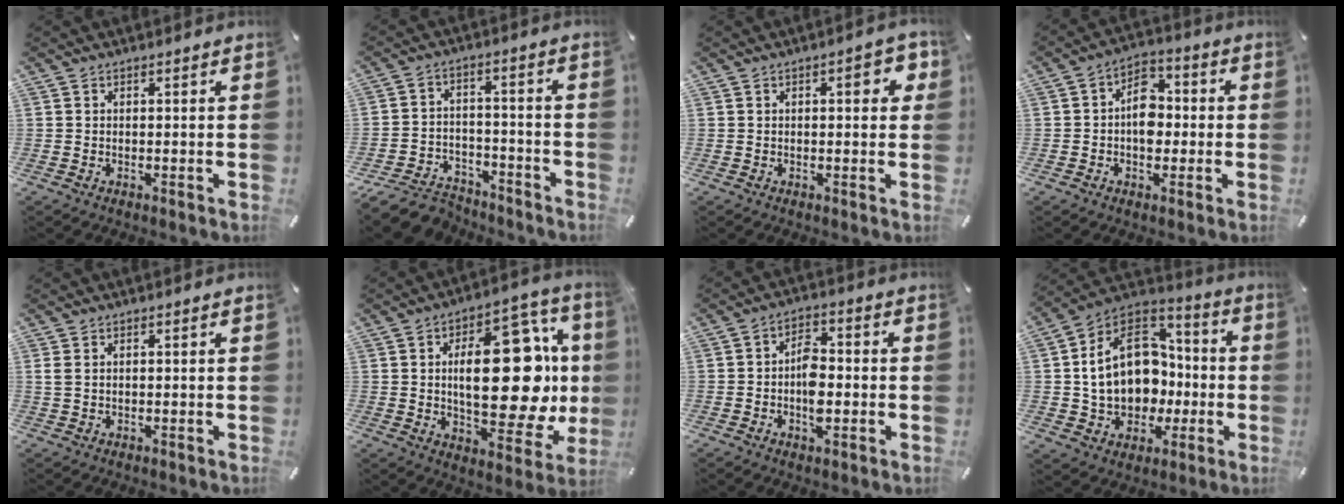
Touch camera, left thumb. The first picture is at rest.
{"total": 9.3, "force": [-7.6, 4.6, 3.0], "torque": [-0.042, 0.044, -0.139]}
{"total": 5.1, "force": [1.1, 2.3, 4.4], "torque": [-0.047, -0.002, 0.009]}
{"total": 8.3, "force": [-1.0, 6.1, 5.5], "torque": [-0.074, 0.009, -0.021]}
{"total": 1.3, "force": [0.4, 0.8, 1.0], "torque": [-0.021, 0.003, 0.007]}
{"total": 29.0, "force": [2.1, 14.1, 25.3], "torque": [-0.373, -0.019, 0.037]}
{"total": 6.8, "force": [-1.4, 3.9, 5.3], "torque": [-0.094, 0.007, -0.026]}
{"total": 19.1, "force": [-0.6, 15.4, 11.2], "torque": [-0.218, 0.005, -0.001]}